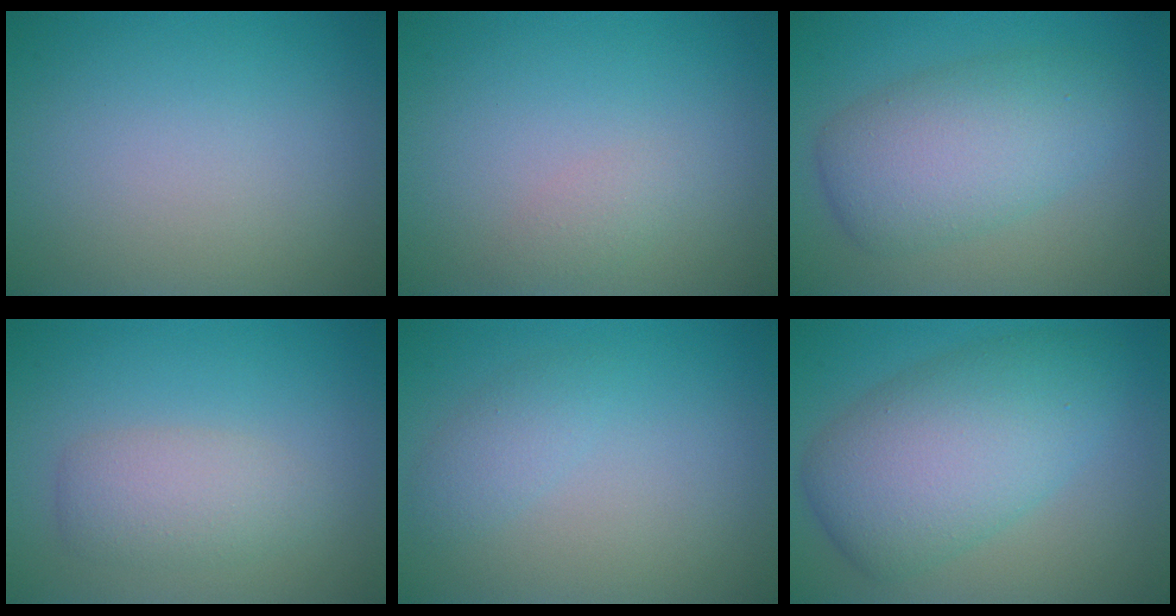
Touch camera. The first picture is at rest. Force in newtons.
{"total": 1.1, "press": 1.1, "slide": 0.0}
{"total": 6.1, "press": 6.1, "slide": 0.2}
{"total": 3.0, "press": 3.0, "slide": 0.3}
{"total": 1.6, "press": 1.6, "slide": 0.0}
{"total": 8.3, "press": 8.3, "slide": 0.2}